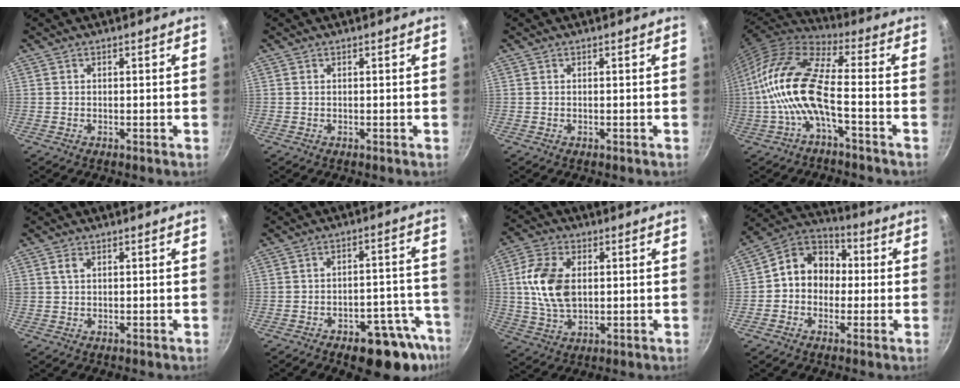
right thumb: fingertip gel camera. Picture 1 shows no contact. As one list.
[{"total": 0.0}, {"total": 0.0}, {"total": 15.4, "force": [-3.3, 5.6, 14.0], "torque": [-0.287, 0.038, -0.078]}, {"total": 1.7, "force": [0.6, 1.1, 1.1], "torque": [-0.015, 0.002, 0.012]}, {"total": 14.7, "force": [-9.2, 6.4, 9.5], "torque": [-0.058, 0.061, -0.117]}, {"total": 11.6, "force": [1.4, 7.2, 9.0], "torque": [-0.165, 0.002, 0.024]}, {"total": 10.8, "force": [-0.1, 9.1, 5.8], "torque": [-0.050, 0.033, -0.028]}]